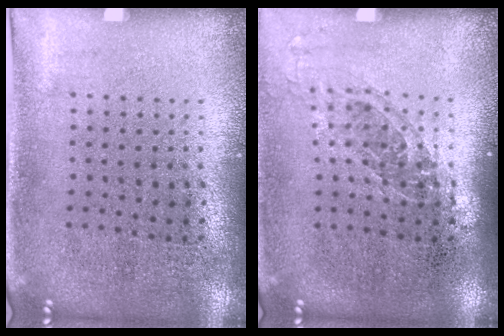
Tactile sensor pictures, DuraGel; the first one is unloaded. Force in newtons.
{"total": 1.2, "press": 1.0, "slide": 0.7}